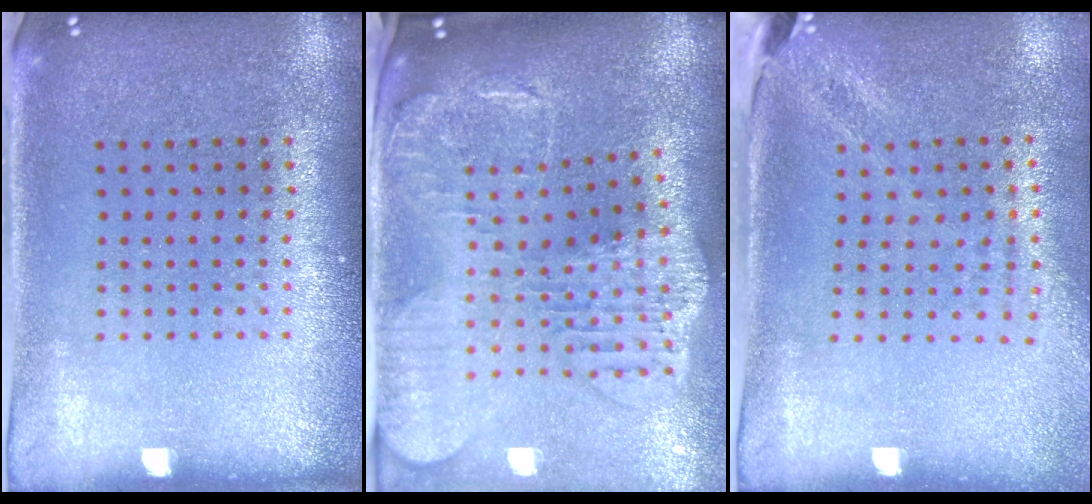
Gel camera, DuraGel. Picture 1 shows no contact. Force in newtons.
{"total": 2.9, "press": 2.4, "slide": 1.5}
{"total": 1.9, "press": 1.6, "slide": 1.1}